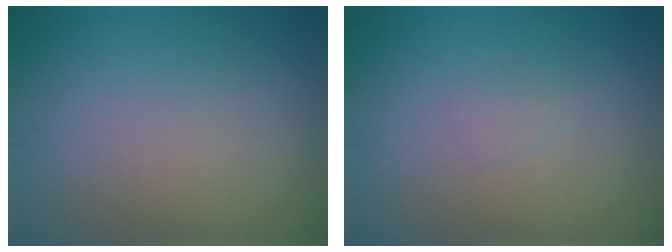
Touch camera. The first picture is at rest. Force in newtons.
{"total": 0.6, "press": 0.6, "slide": 0.1}